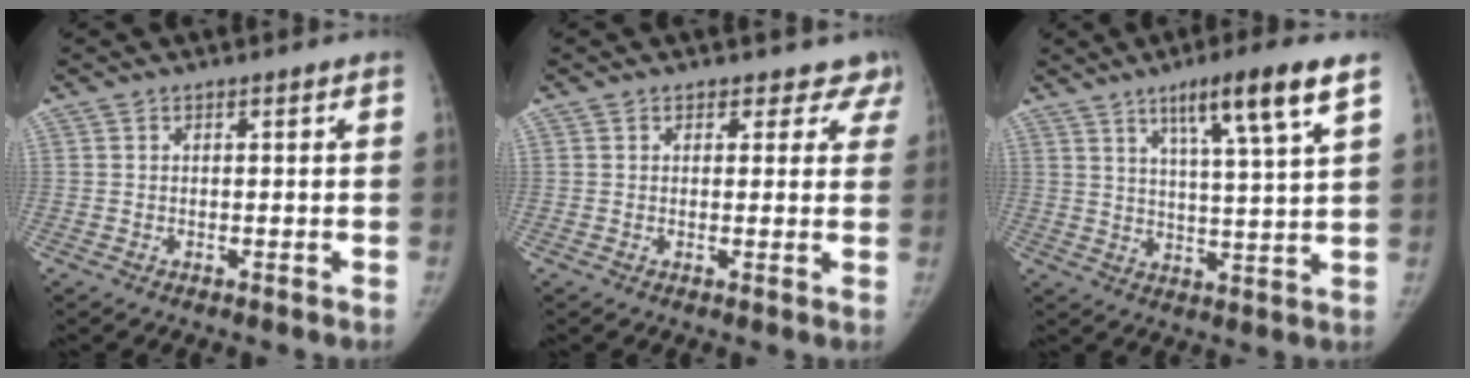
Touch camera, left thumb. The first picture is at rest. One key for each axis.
{"total": 5.1, "fx": 4.1, "fy": 2.9, "fz": -0.3, "tx": 0.053, "ty": -0.016, "tz": 0.021}
{"total": 11.7, "fx": 6.7, "fy": 0.6, "fz": 9.6, "tx": -0.157, "ty": -0.028, "tz": 0.107}